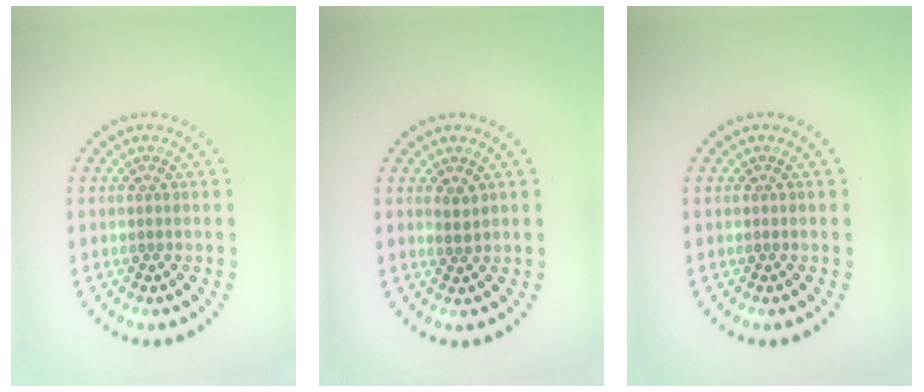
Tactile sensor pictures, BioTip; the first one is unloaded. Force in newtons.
{"total": 1.0, "press": 0.8, "slide": 0.5}
{"total": 0.0}